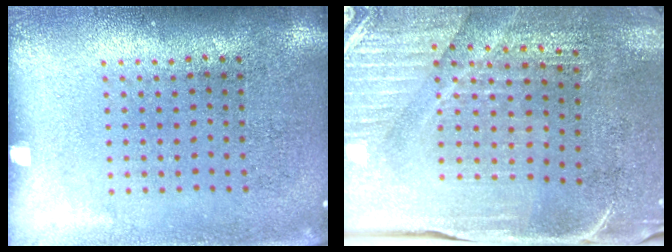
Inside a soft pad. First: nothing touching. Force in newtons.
{"total": 3.8, "press": 3.7, "slide": 0.9}